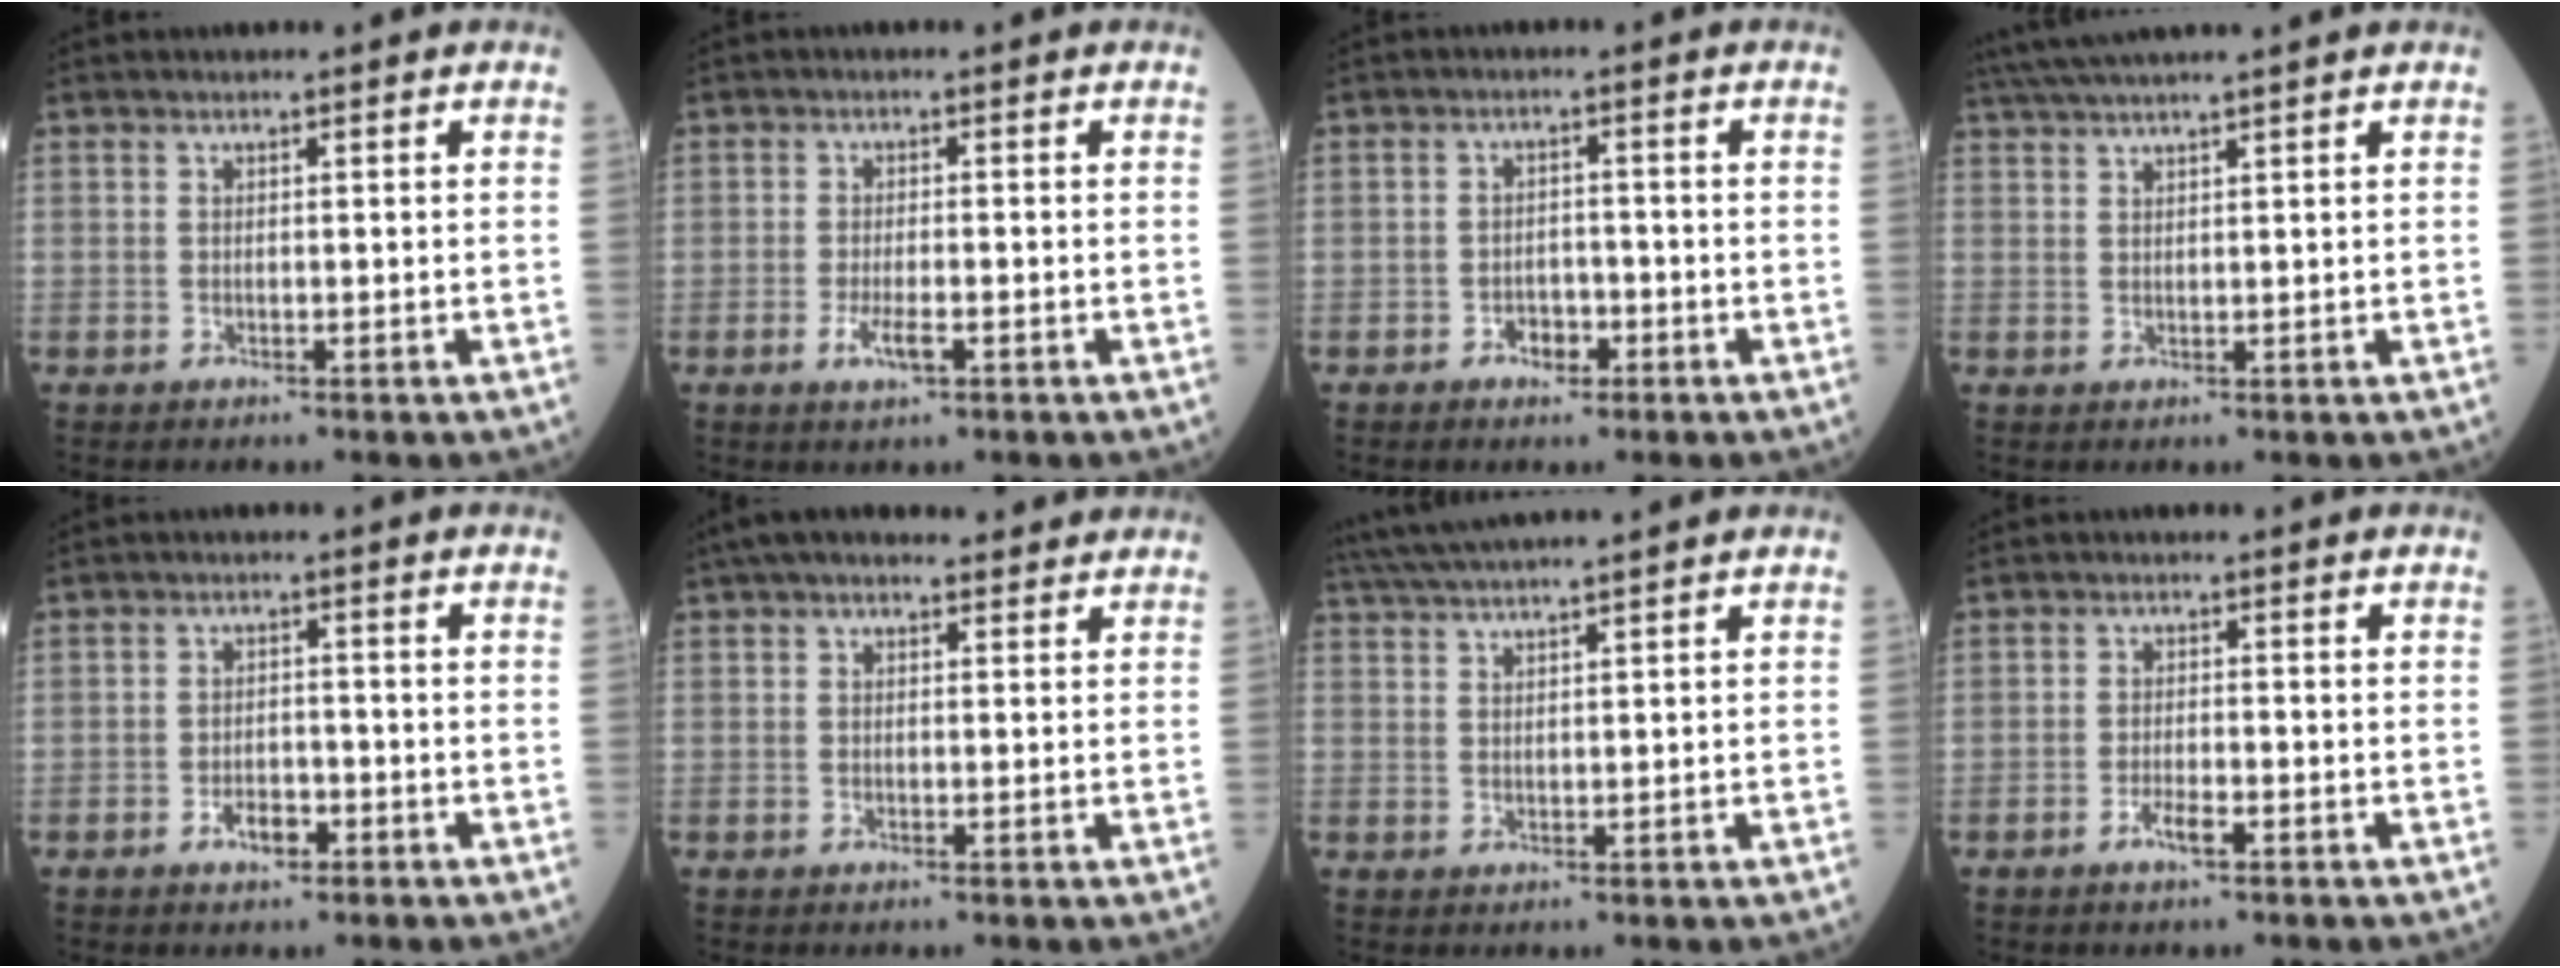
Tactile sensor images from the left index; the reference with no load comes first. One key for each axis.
{"total": 2.9, "fx": -1.3, "fy": 0.7, "fz": 2.5, "tx": -0.054, "ty": -0.006, "tz": -0.025}
{"total": 2.8, "fx": -1.6, "fy": 1.8, "fz": 1.4, "tx": -0.017, "ty": 0.003, "tz": -0.026}
{"total": 7.2, "fx": 6.1, "fy": -1.3, "fz": 3.5, "tx": -0.060, "ty": 0.028, "tz": 0.103}
{"total": 3.0, "fx": -1.8, "fy": 1.6, "fz": 1.8, "tx": -0.031, "ty": 0.001, "tz": -0.031}
{"total": 8.4, "fx": 6.9, "fy": 2.6, "fz": 4.0, "tx": -0.060, "ty": 0.041, "tz": 0.103}
{"total": 9.5, "fx": 8.3, "fy": -1.2, "fz": 4.3, "tx": -0.076, "ty": 0.029, "tz": 0.132}
{"total": 2.3, "fx": -1.4, "fy": 0.5, "fz": 1.7, "tx": -0.034, "ty": -0.003, "tz": -0.028}